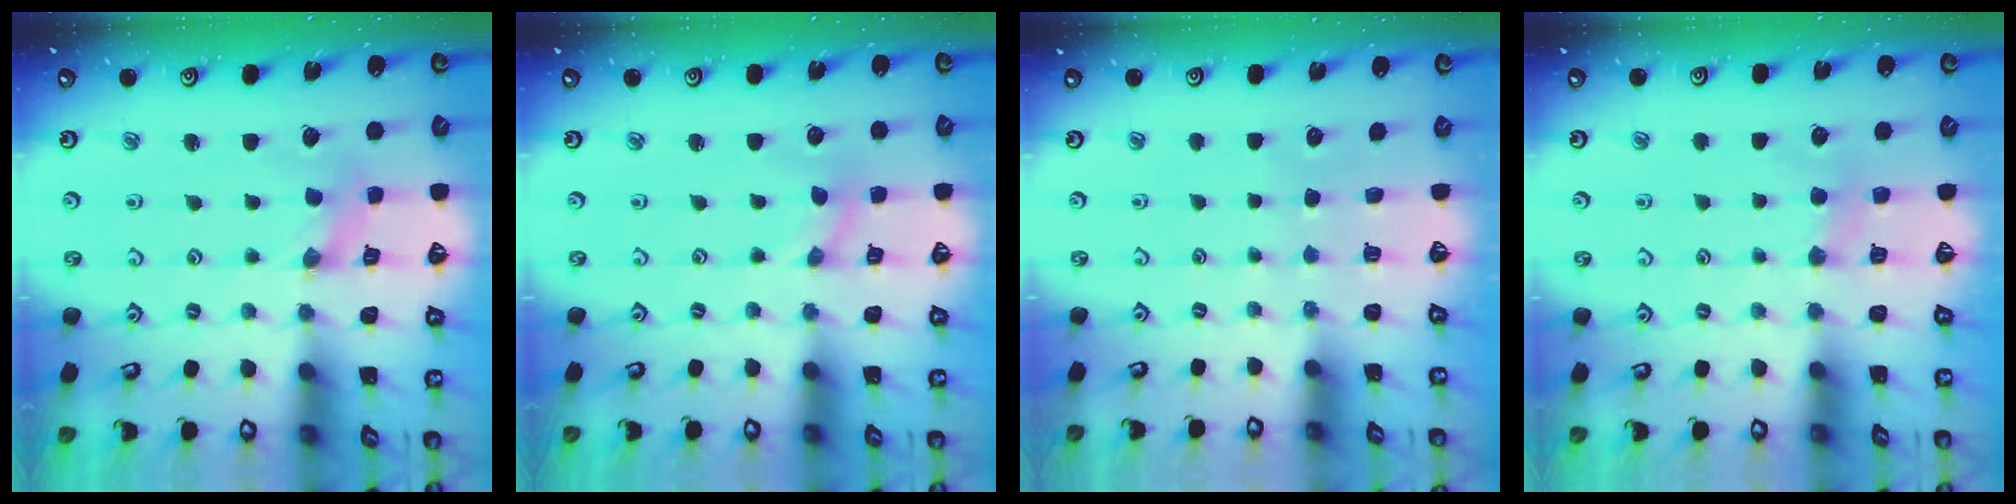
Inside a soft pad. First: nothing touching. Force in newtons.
{"total": 0.0}
{"total": 0.0}
{"total": 2.1, "press": 2.0, "slide": 0.4}